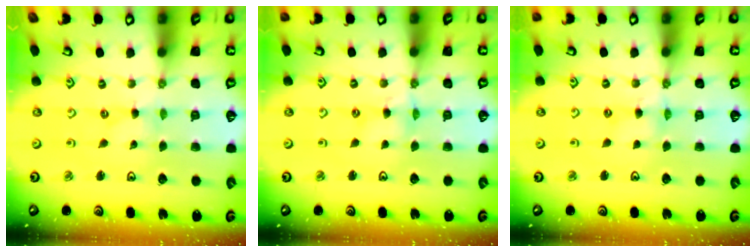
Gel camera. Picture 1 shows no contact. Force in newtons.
{"total": 2.9, "press": 2.9, "slide": 0.4}
{"total": 2.1, "press": 2.1, "slide": 0.3}